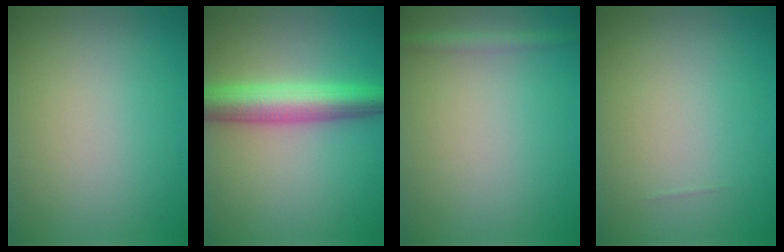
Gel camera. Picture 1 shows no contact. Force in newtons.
{"total": 6.0, "press": 6.0, "slide": 0.1}
{"total": 1.3, "press": 1.3, "slide": 0.1}
{"total": 0.0}